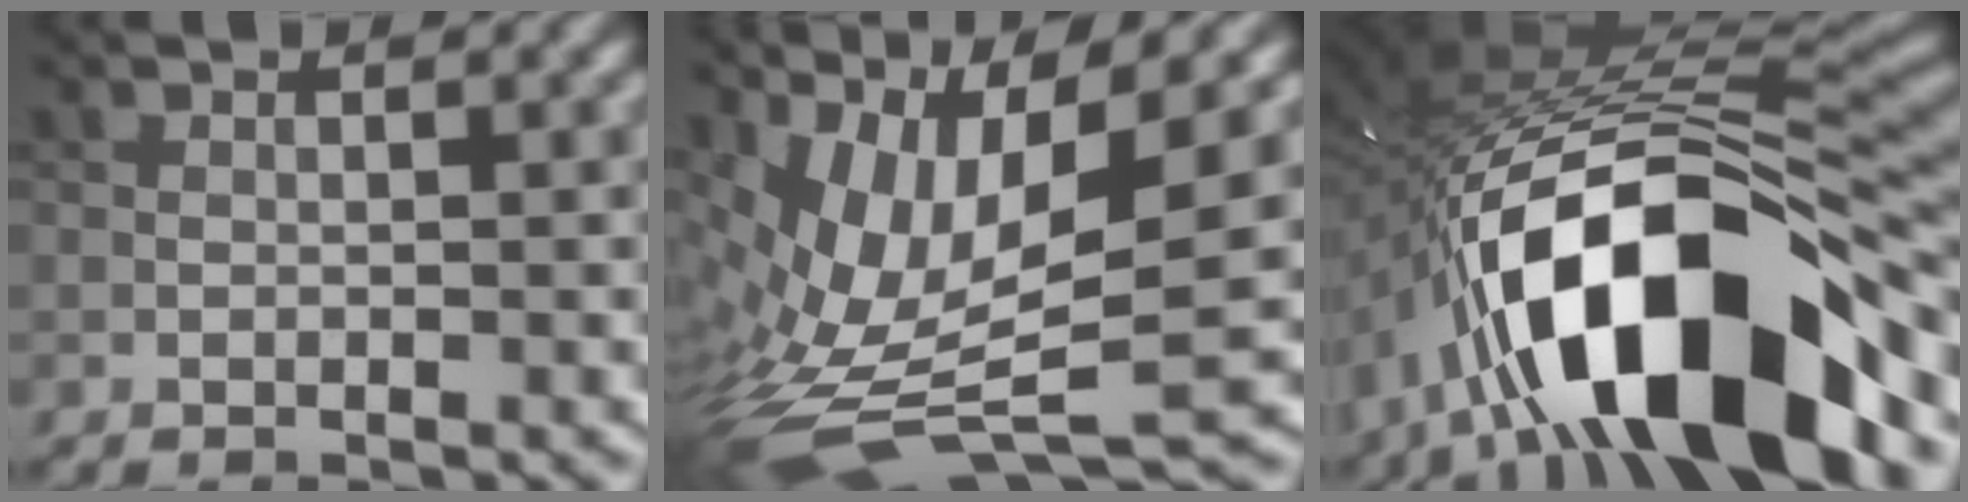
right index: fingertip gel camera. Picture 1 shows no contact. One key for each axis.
{"total": 11.9, "fx": 0.6, "fy": 4.7, "fz": 10.9, "tx": -0.236, "ty": -0.006, "tz": 0.027}
{"total": 17.0, "fx": -7.5, "fy": 7.5, "fz": 13.2, "tx": -0.223, "ty": 0.011, "tz": -0.125}